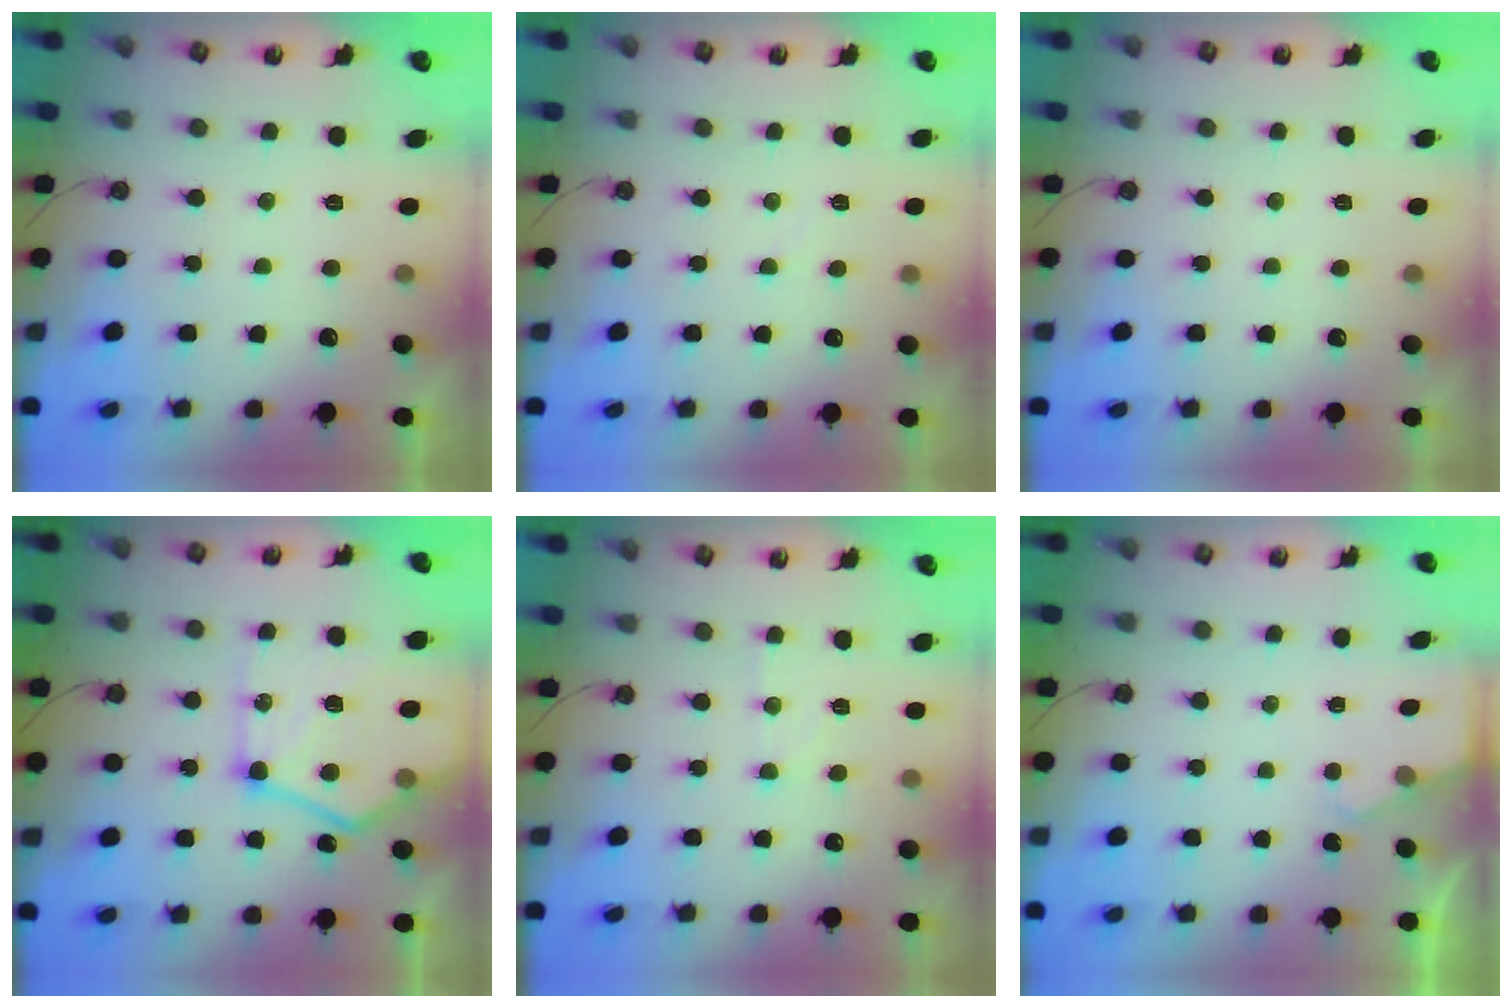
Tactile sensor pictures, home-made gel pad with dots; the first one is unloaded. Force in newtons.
{"total": 2.7, "press": 2.6, "slide": 0.4}
{"total": 2.8, "press": 2.8, "slide": 0.3}
{"total": 21.8, "press": 21.7, "slide": 2.0}
{"total": 6.6, "press": 6.5, "slide": 0.6}
{"total": 1.7, "press": 1.6, "slide": 0.2}